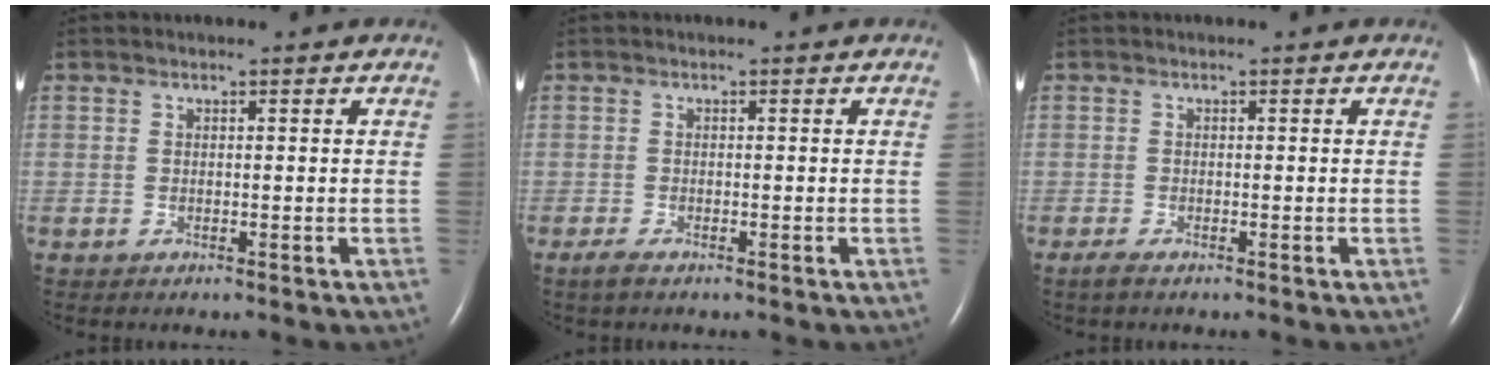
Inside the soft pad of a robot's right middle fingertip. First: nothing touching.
{"total": 1.5, "force": [-1.1, 0.3, 1.0], "torque": [-0.033, -0.006, -0.021]}
{"total": 1.1, "force": [-0.8, 0.1, 0.7], "torque": [-0.027, -0.006, -0.018]}